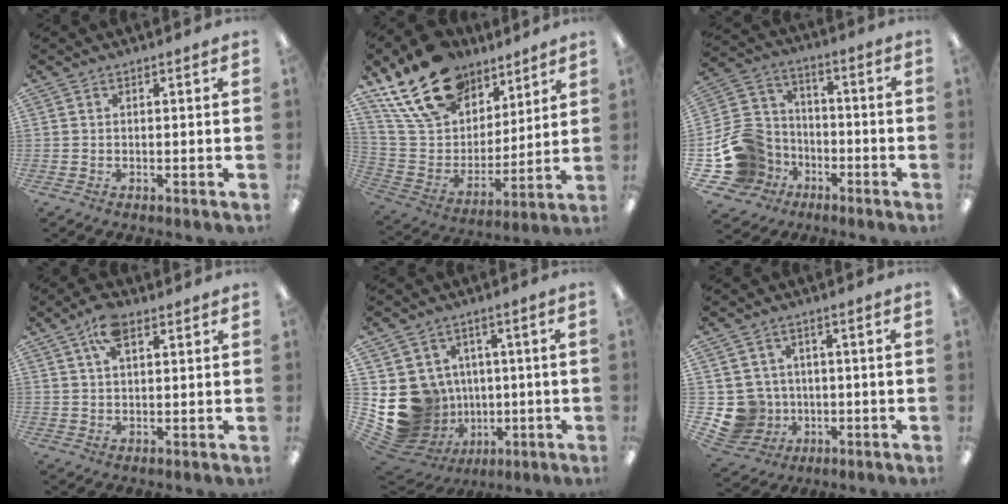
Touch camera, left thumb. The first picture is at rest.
{"total": 21.8, "force": [14.4, 13.1, 9.9], "torque": [-0.187, -0.067, 0.269]}
{"total": 16.5, "force": [-5.8, 14.4, 5.6], "torque": [-0.123, 0.037, -0.083]}
{"total": 6.7, "force": [3.7, 3.0, 4.7], "torque": [-0.093, 0.004, 0.065]}
{"total": 13.8, "force": [-0.7, 12.8, 5.0], "torque": [-0.125, -0.014, 0.016]}
{"total": 8.0, "force": [-0.7, 7.9, 1.1], "torque": [-0.069, 0.002, -0.005]}